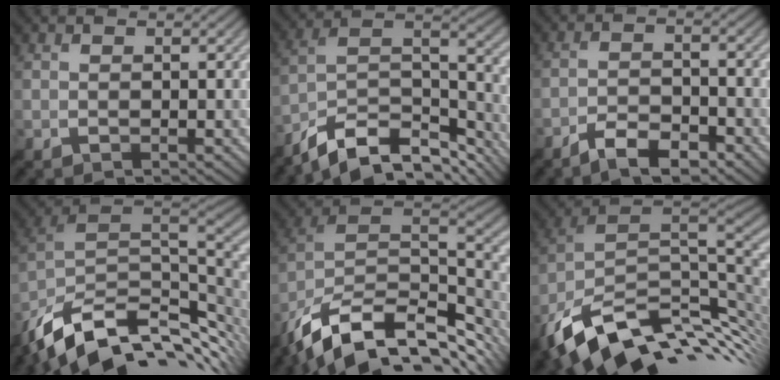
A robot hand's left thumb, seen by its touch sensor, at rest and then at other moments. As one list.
[{"total": 13.2, "force": [-9.3, 5.5, 7.6], "torque": [-0.175, -0.010, -0.152]}, {"total": 5.4, "force": [-4.1, 1.4, 3.2], "torque": [-0.062, 0.002, -0.077]}, {"total": 14.0, "force": [-5.8, 7.3, 10.4], "torque": [-0.235, -0.018, -0.100]}, {"total": 16.1, "force": [-8.2, 8.4, 11.0], "torque": [-0.249, -0.026, -0.136]}, {"total": 14.6, "force": [-4.7, 8.2, 11.1], "torque": [-0.247, -0.018, -0.079]}]